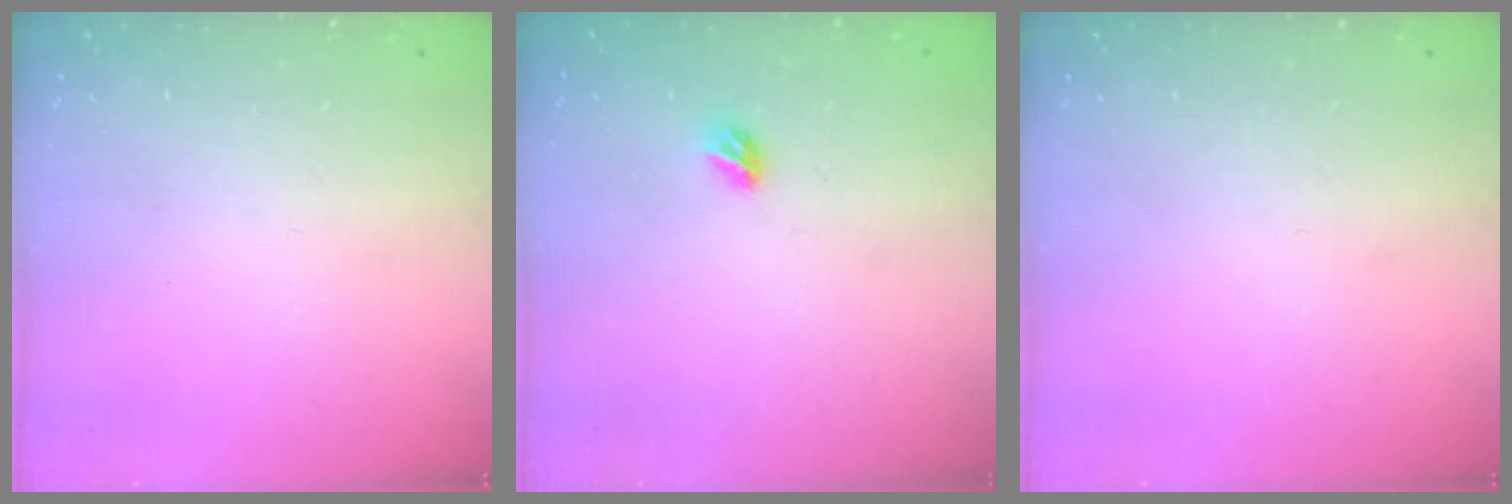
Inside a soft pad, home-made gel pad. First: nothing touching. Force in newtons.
{"total": 3.3, "press": 3.2, "slide": 0.8}
{"total": 0.0}